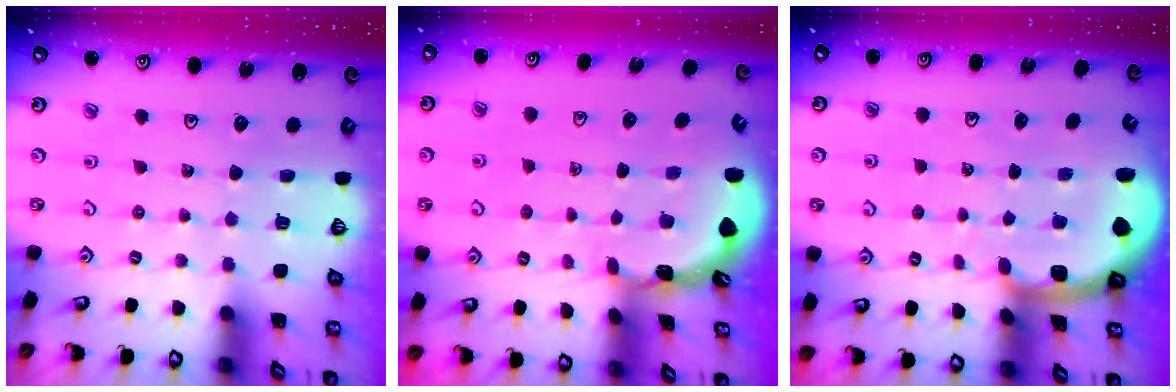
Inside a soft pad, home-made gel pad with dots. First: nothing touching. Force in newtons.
{"total": 1.7, "press": 1.7, "slide": 0.1}
{"total": 2.5, "press": 2.4, "slide": 0.5}